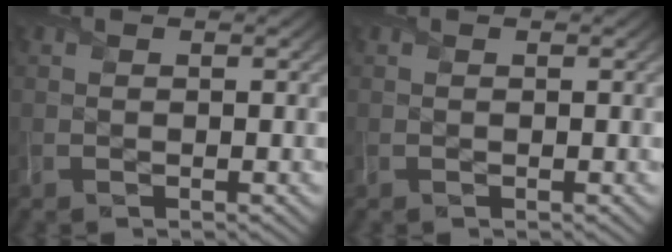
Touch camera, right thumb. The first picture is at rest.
{"total": 0.0}